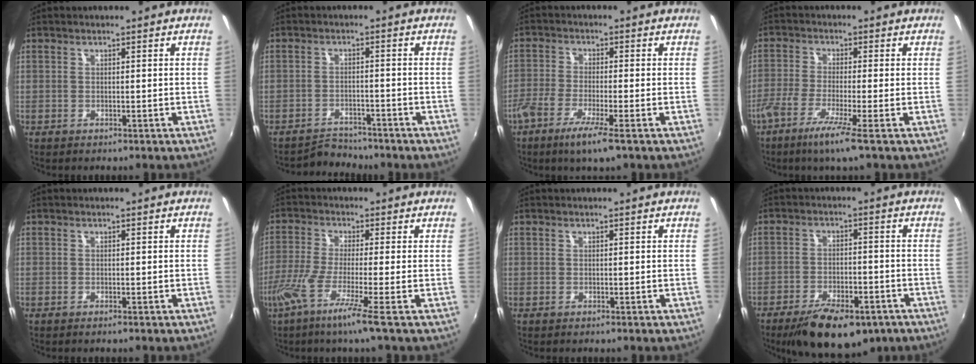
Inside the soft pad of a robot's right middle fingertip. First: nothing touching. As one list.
[{"total": 4.4, "force": [-4.2, 1.0, -0.3], "torque": [-0.010, 0.005, -0.072]}, {"total": 6.7, "force": [-4.3, 0.6, 5.1], "torque": [-0.119, -0.015, -0.084]}, {"total": 6.8, "force": [-4.2, -0.5, 5.3], "torque": [-0.125, -0.015, -0.085]}, {"total": 0.0}, {"total": 7.4, "force": [-4.1, -1.2, 6.1], "torque": [-0.139, -0.019, -0.081]}, {"total": 0.0}, {"total": 14.9, "force": [-9.9, 6.1, 9.3], "torque": [-0.180, -0.024, -0.145]}]